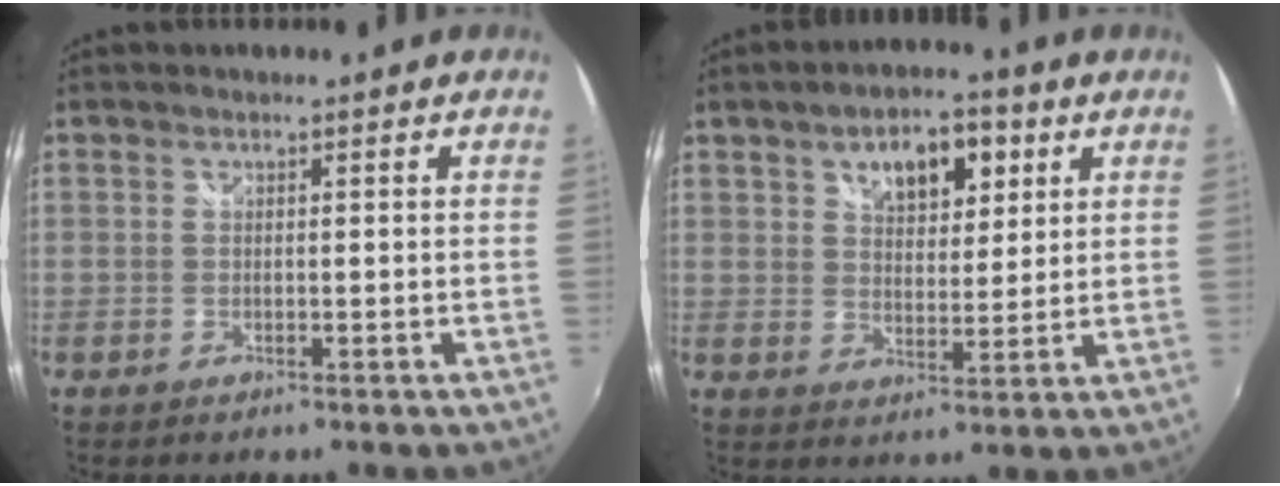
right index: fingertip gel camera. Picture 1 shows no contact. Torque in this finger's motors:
{"motor_torque": [0.23, 0.15, 0.17, 0.08]}